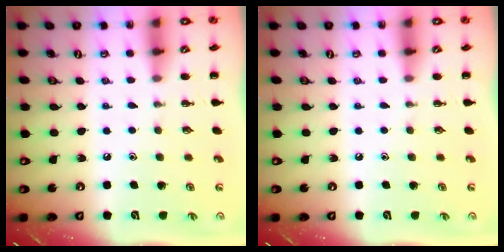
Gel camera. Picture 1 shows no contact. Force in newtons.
{"total": 0.0}